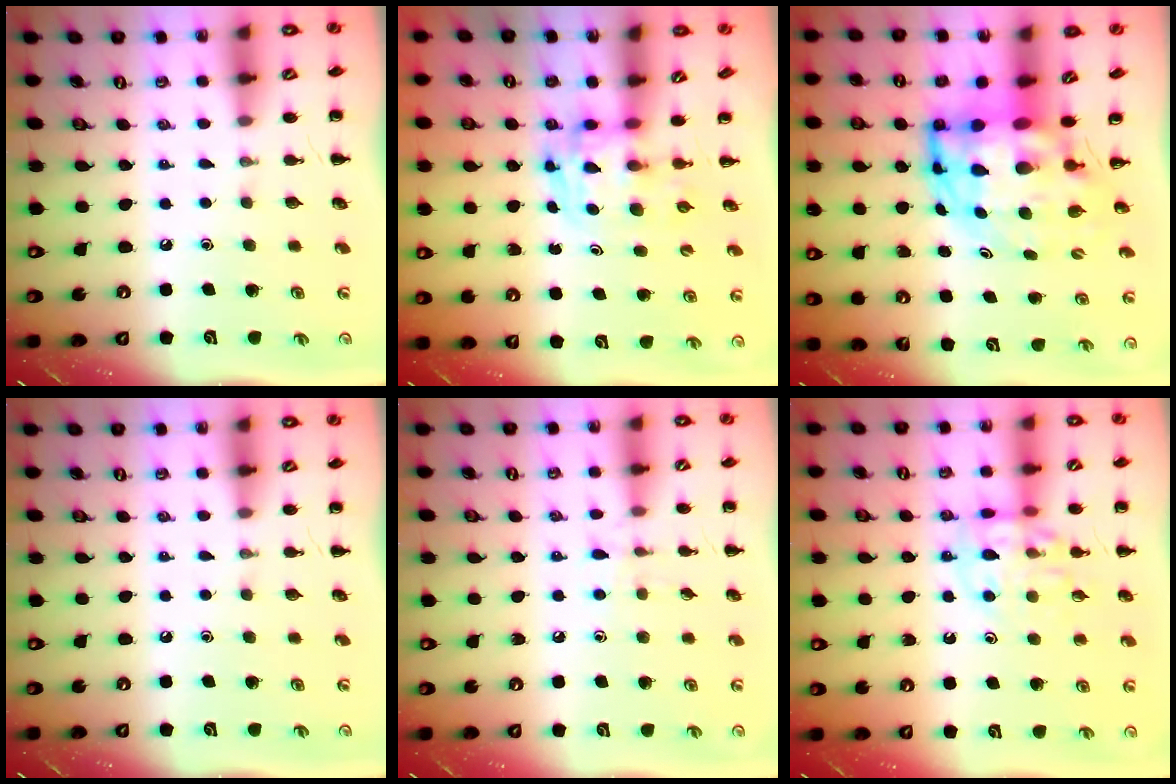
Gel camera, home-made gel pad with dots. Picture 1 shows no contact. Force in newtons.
{"total": 3.7, "press": 3.6, "slide": 0.6}
{"total": 9.1, "press": 8.8, "slide": 2.5}
{"total": 0.0}
{"total": 6.7, "press": 6.4, "slide": 2.0}
{"total": 11.2, "press": 11.0, "slide": 1.9}